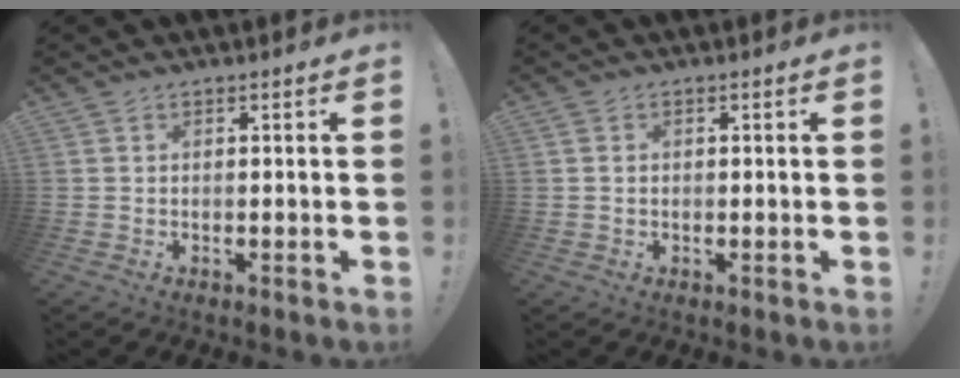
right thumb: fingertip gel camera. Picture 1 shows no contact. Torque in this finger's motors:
{"motor_torque": [-0.13, -0.27, 0.07, 0.13, 0.01]}